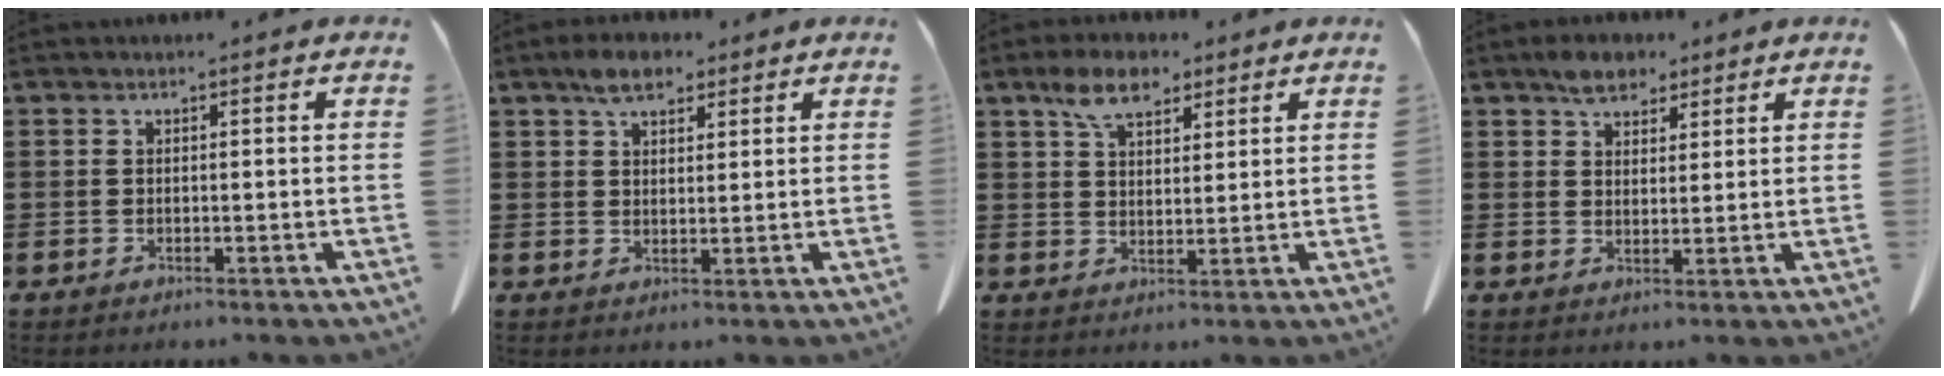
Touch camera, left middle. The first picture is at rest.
{"total": 4.6, "force": [3.5, 1.9, 2.4], "torque": [-0.049, 0.001, 0.064]}
{"total": 6.8, "force": [4.7, 3.1, 3.8], "torque": [-0.081, 0.003, 0.086]}
{"total": 4.4, "force": [3.5, 2.2, 1.4], "torque": [-0.030, 0.004, 0.066]}